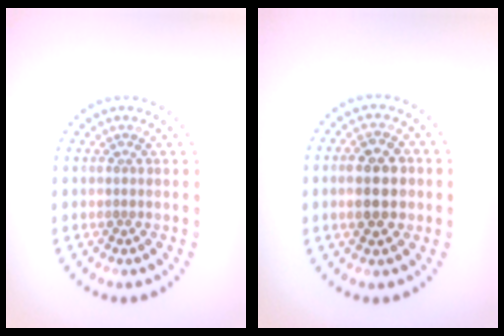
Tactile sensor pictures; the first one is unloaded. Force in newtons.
{"total": 4.6, "press": 4.6, "slide": 0.1}